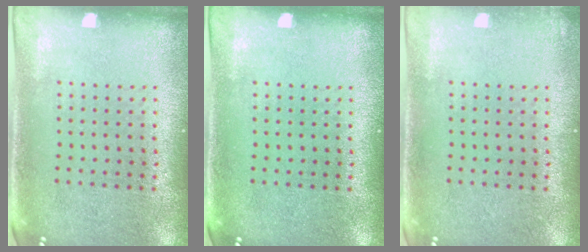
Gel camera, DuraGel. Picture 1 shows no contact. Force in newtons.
{"total": 0.0}
{"total": 0.6, "press": 0.6, "slide": 0.0}